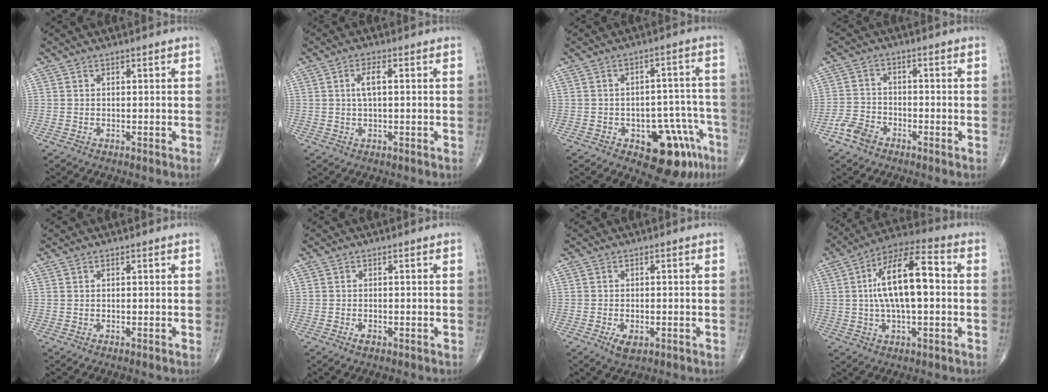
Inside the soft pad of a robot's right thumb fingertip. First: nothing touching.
{"total": 3.3, "force": [0.5, 1.1, 3.1], "torque": [-0.068, 0.008, 0.008]}
{"total": 12.8, "force": [-6.5, 6.5, 8.9], "torque": [-0.065, 0.047, -0.077]}
{"total": 4.8, "force": [-3.1, 3.1, 1.9], "torque": [-0.033, 0.018, -0.062]}
{"total": 0.0}
{"total": 1.2, "force": [-0.6, 0.6, 0.8], "torque": [-0.016, 0.001, -0.011]}
{"total": 3.2, "force": [-1.3, 1.7, 2.4], "torque": [-0.042, -0.001, -0.019]}
{"total": 15.7, "force": [1.0, 6.1, 14.4], "torque": [-0.254, 0.034, 0.009]}